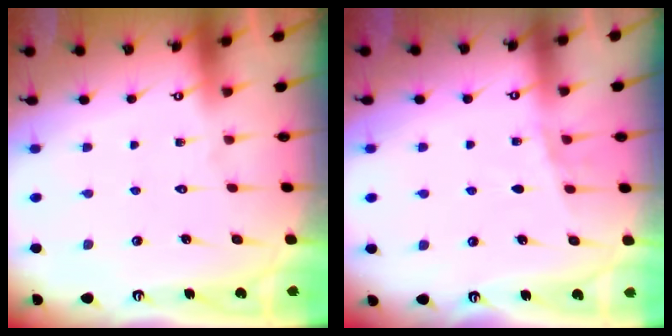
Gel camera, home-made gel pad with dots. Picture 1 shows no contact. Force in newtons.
{"total": 4.7, "press": 4.5, "slide": 1.4}